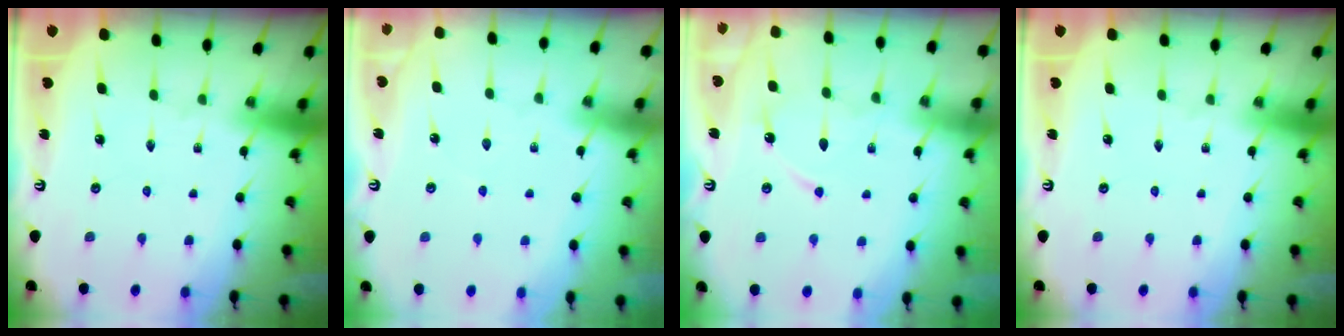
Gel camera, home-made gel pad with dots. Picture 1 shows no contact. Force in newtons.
{"total": 2.1, "press": 2.1, "slide": 0.3}
{"total": 9.3, "press": 9.2, "slide": 0.7}
{"total": 0.0}